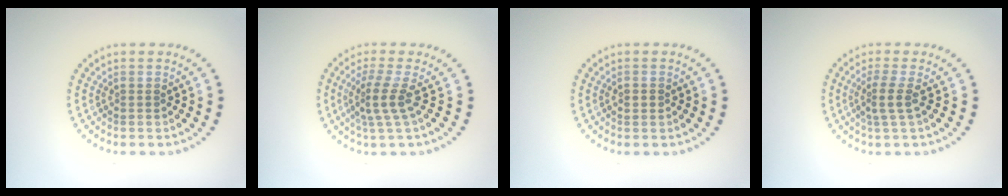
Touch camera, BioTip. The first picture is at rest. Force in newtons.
{"total": 2.9, "press": 2.1, "slide": 2.0}
{"total": 1.1, "press": 1.1, "slide": 0.1}
{"total": 2.0, "press": 1.5, "slide": 1.3}